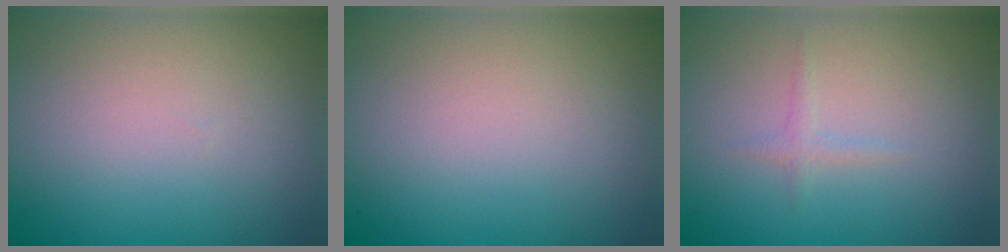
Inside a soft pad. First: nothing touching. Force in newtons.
{"total": 0.0}
{"total": 0.8, "press": 0.8, "slide": 0.1}